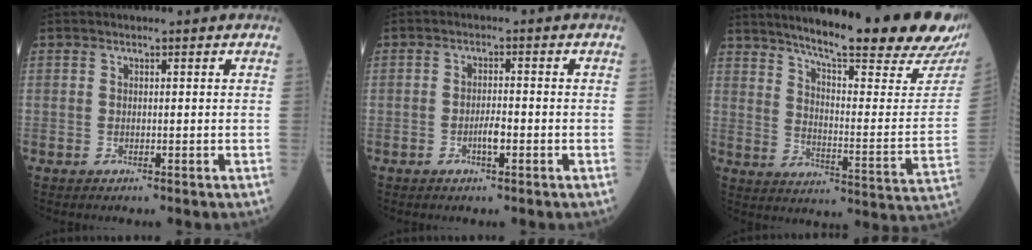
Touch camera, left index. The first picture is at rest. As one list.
[{"total": 2.4, "force": [-1.2, 0.4, 2.0], "torque": [-0.034, -0.002, -0.022]}, {"total": 26.8, "force": [22.3, 1.7, 14.7], "torque": [-0.218, -0.080, 0.283]}]